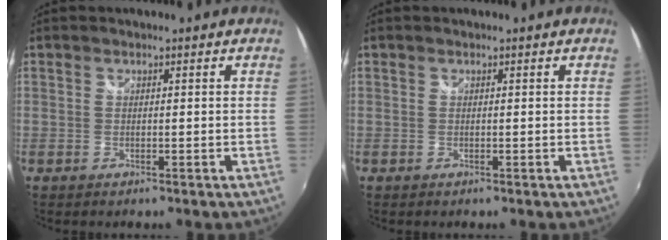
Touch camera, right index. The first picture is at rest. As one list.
[{"total": 0.0}]